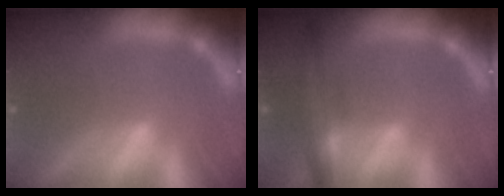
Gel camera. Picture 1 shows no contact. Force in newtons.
{"total": 4.4}